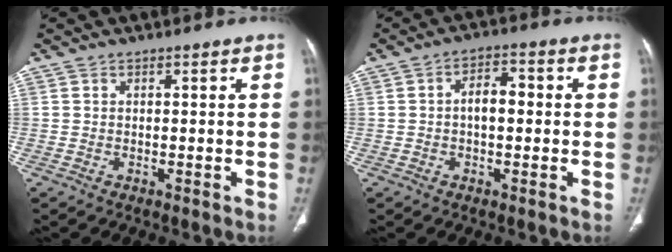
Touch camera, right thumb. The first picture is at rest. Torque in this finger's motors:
{"motor_torque": [0.12, -0.10, -0.10, -0.02, 0.13]}